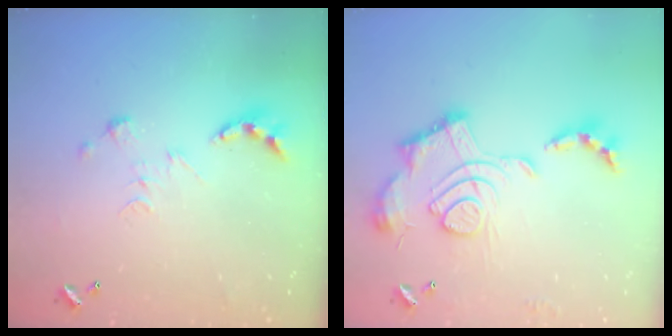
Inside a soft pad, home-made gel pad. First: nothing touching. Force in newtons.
{"total": 2.4, "press": 1.9, "slide": 1.5}